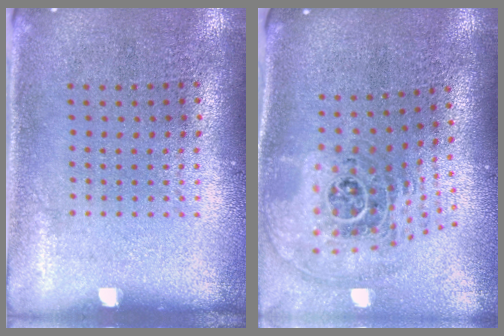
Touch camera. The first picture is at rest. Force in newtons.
{"total": 2.1, "press": 1.6, "slide": 1.4}